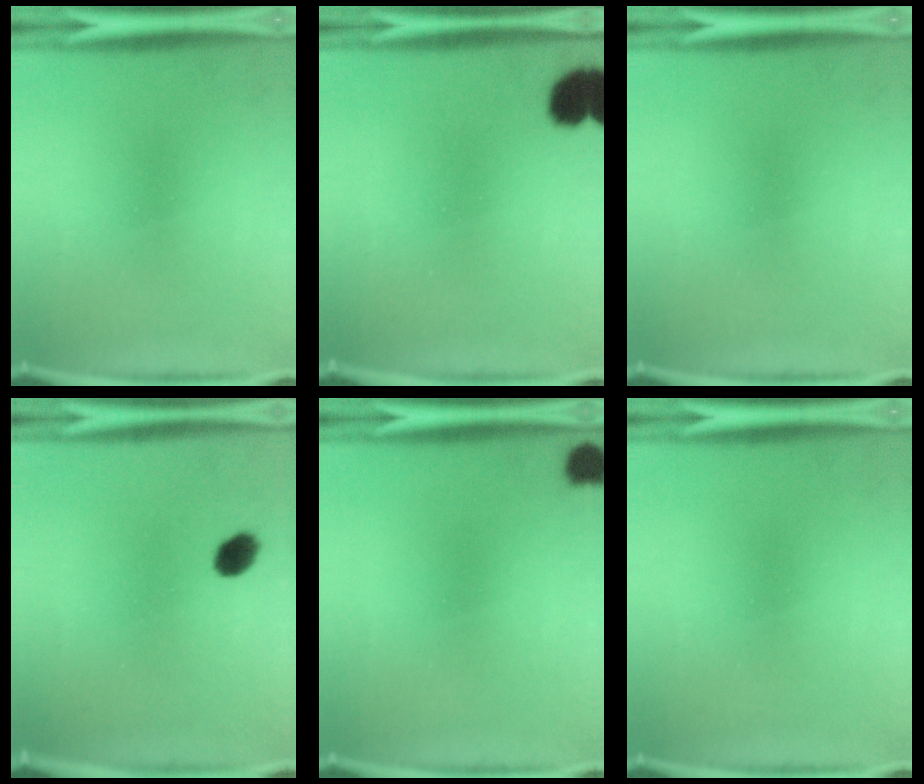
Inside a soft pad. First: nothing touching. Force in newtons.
{"total": 6.7}
{"total": 0.0}
{"total": 3.7}
{"total": 2.5}
{"total": 0.0}